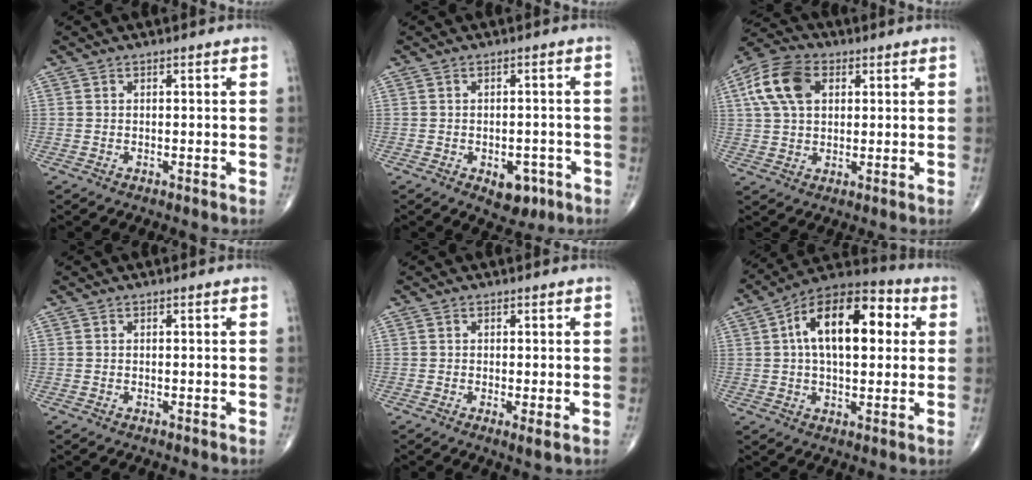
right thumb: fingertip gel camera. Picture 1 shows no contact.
{"total": 5.3, "force": [-2.4, 3.2, 3.4], "torque": [-0.024, 0.011, -0.024]}
{"total": 11.3, "force": [3.4, 7.4, 7.9], "torque": [-0.148, 0.013, 0.056]}
{"total": 0.0}
{"total": 1.7, "force": [-0.2, 0.2, 1.6], "torque": [-0.036, -0.009, -0.007]}
{"total": 18.1, "force": [3.8, 9.4, 15.0], "torque": [-0.213, 0.028, 0.049]}